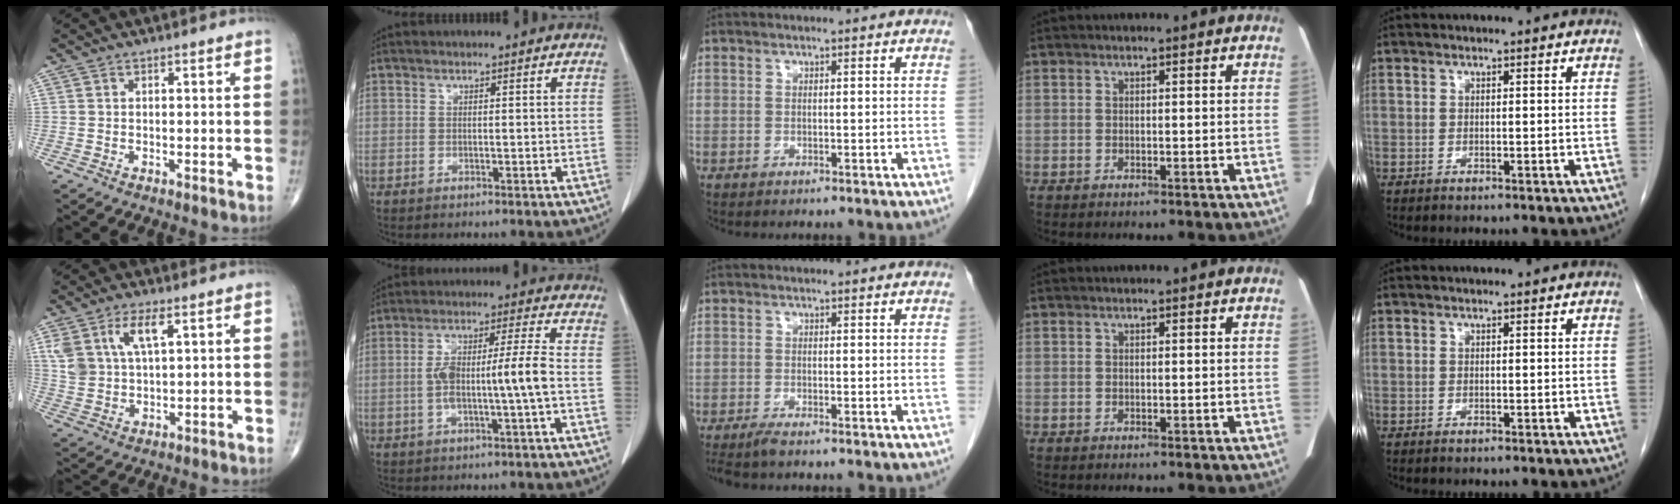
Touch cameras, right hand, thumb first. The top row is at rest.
{"thumb": {"total": 8.2, "force": [3.7, 3.8, 6.3], "torque": [-0.125, -0.006, 0.078]}, "index": {"total": 8.4, "force": [-1.3, 0.0, 8.3], "torque": [-0.158, 0.019, -0.022]}, "middle": {"total": 2.2, "force": [-1.8, -0.1, 1.1], "torque": [-0.026, -0.007, -0.036]}}